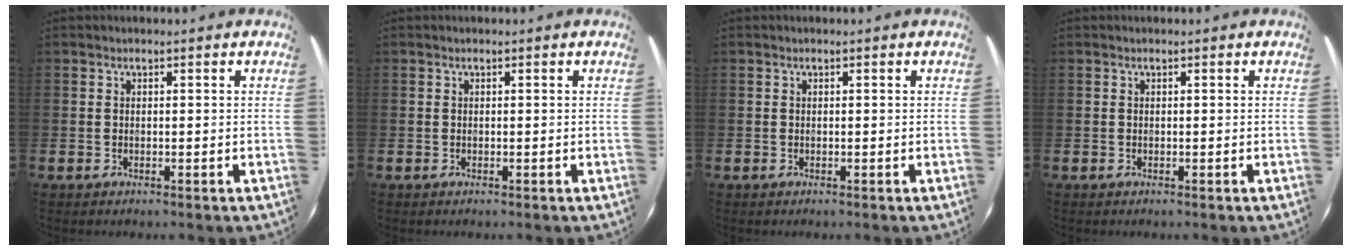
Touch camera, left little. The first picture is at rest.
{"total": 0.0}
{"total": 0.0}
{"total": 0.0}